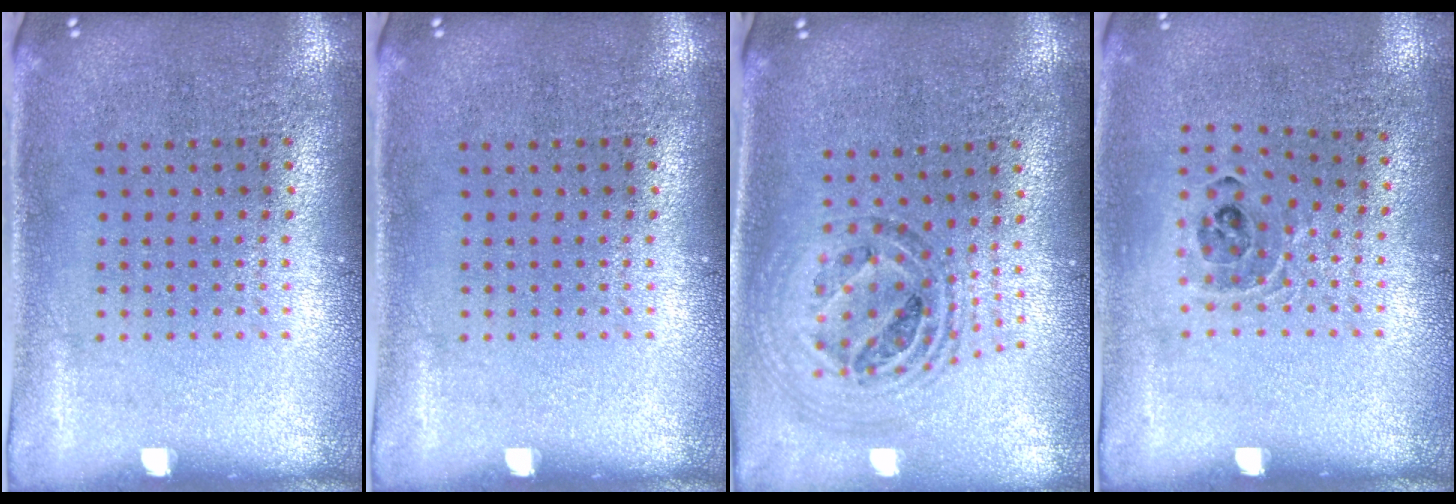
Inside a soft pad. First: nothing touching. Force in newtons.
{"total": 0.0}
{"total": 1.2, "press": 1.1, "slide": 0.4}
{"total": 0.8, "press": 0.8, "slide": 0.2}